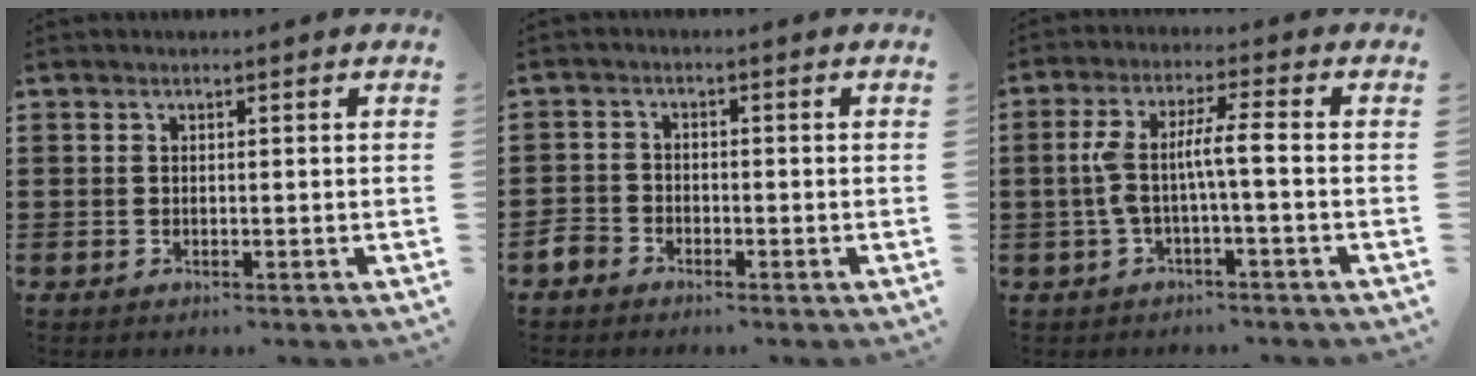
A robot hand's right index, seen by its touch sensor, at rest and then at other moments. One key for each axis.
{"total": 2.5, "fx": -2.2, "fy": 1.2, "fz": 0.1, "tx": -0.015, "ty": 0.000, "tz": -0.048}
{"total": 5.9, "fx": -0.9, "fy": 0.6, "fz": 5.8, "tx": -0.124, "ty": -0.002, "tz": -0.026}